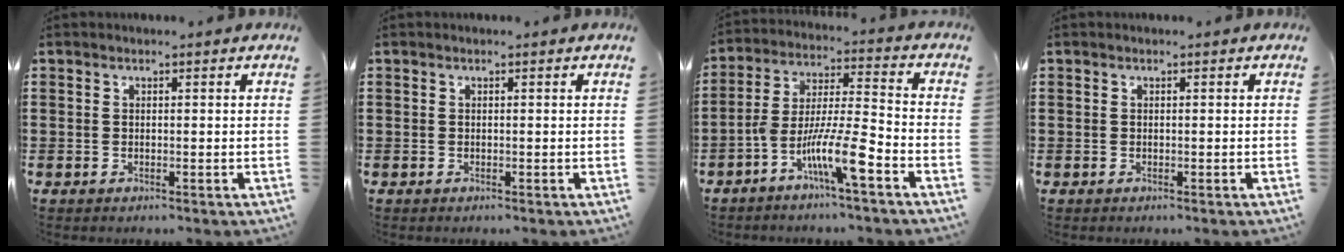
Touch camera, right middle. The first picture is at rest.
{"total": 0.0}
{"total": 10.4, "force": [-6.3, 1.4, 8.2], "torque": [-0.174, -0.005, -0.125]}
{"total": 0.0}